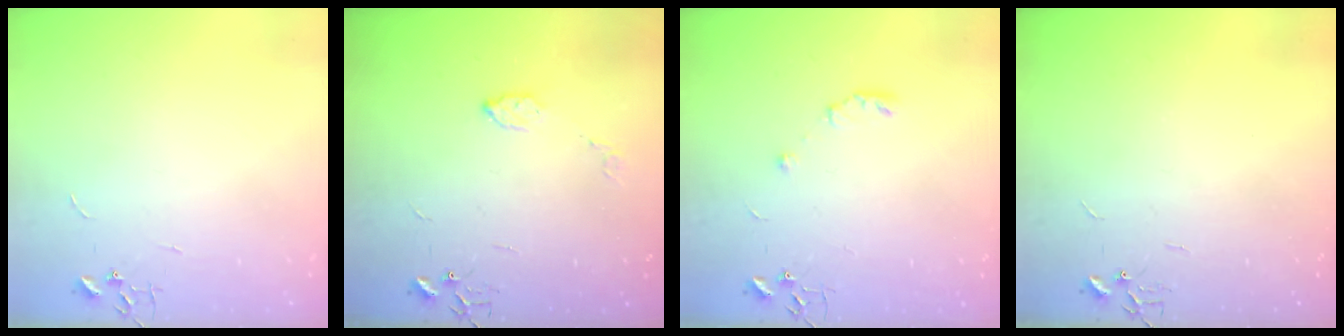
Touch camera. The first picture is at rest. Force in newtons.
{"total": 4.0, "press": 4.0, "slide": 0.7}
{"total": 5.7, "press": 5.7, "slide": 0.8}
{"total": 0.0}